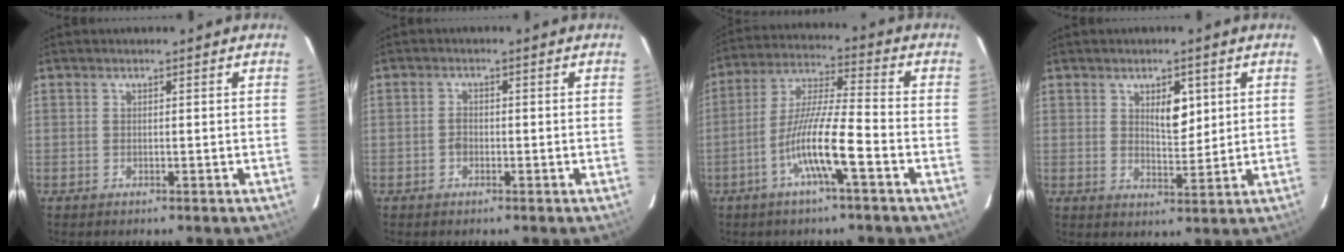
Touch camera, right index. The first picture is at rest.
{"total": 1.4, "force": [-0.5, 1.0, 1.0], "torque": [-0.018, 0.004, -0.010]}
{"total": 11.3, "force": [-4.6, 0.3, 10.3], "torque": [-0.202, 0.002, -0.090]}
{"total": 4.8, "force": [1.9, 2.1, 3.9], "torque": [-0.059, -0.002, 0.034]}